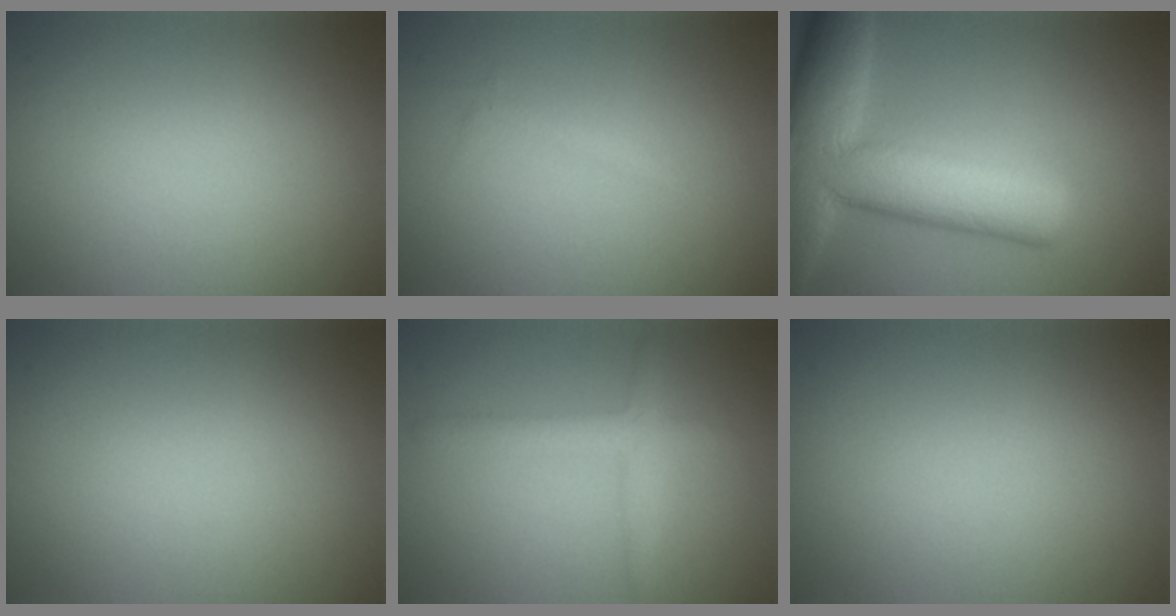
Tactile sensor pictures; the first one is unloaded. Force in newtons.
{"total": 0.5, "press": 0.5, "slide": 0.0}
{"total": 12.1, "press": 12.1, "slide": 0.9}
{"total": 0.0}
{"total": 2.6, "press": 2.6, "slide": 0.1}
{"total": 0.0}